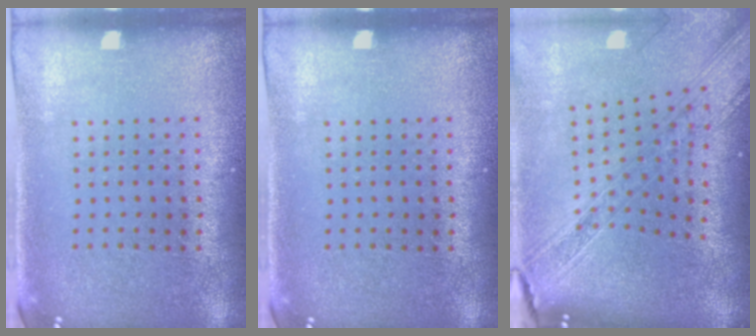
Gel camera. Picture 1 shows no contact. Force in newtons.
{"total": 0.0}
{"total": 2.6, "press": 2.2, "slide": 1.5}